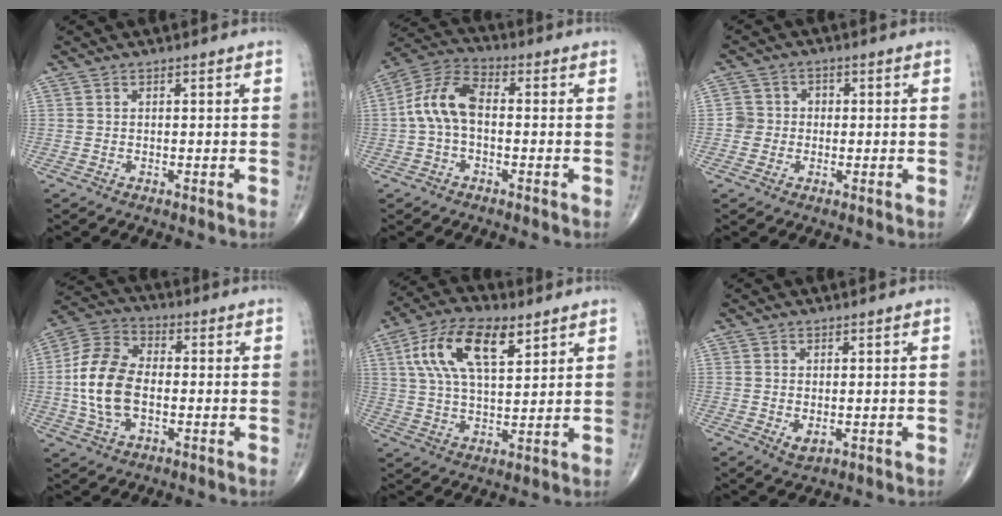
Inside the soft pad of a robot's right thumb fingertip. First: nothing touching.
{"total": 9.4, "force": [-0.4, 5.5, 7.7], "torque": [-0.153, 0.030, -0.018]}
{"total": 3.9, "force": [-0.5, 3.8, 0.5], "torque": [0.020, 0.011, -0.016]}
{"total": 13.5, "force": [-1.1, 8.2, 10.7], "torque": [-0.216, 0.020, -0.025]}
{"total": 14.7, "force": [6.4, 6.7, 11.5], "torque": [-0.208, -0.004, 0.116]}
{"total": 2.0, "force": [-0.1, 1.2, 1.6], "torque": [-0.027, -0.007, 0.004]}